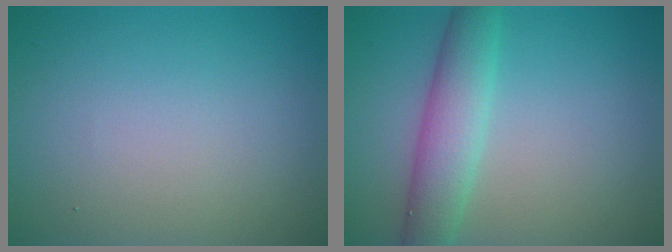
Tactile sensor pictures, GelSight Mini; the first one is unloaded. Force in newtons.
{"total": 4.5, "press": 4.5, "slide": 0.0}